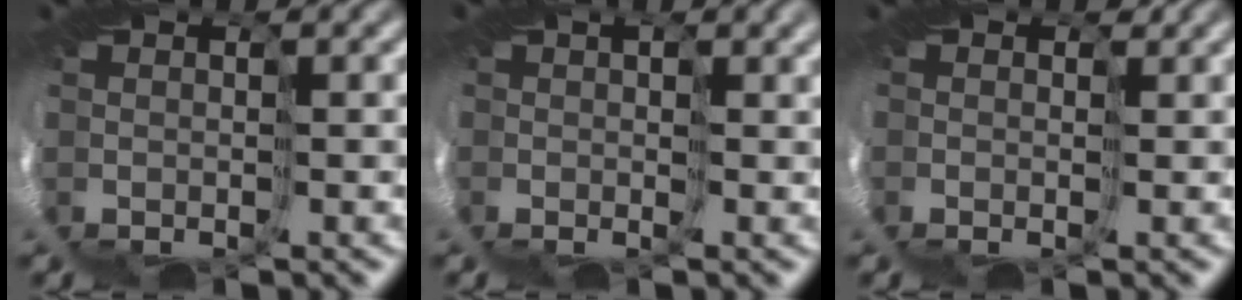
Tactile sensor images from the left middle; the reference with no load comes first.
{"total": 2.7, "force": [1.3, 1.6, 1.7], "torque": [-0.037, 0.013, 0.010]}
{"total": 1.7, "force": [0.7, 1.5, 0.6], "torque": [-0.015, 0.010, -0.004]}